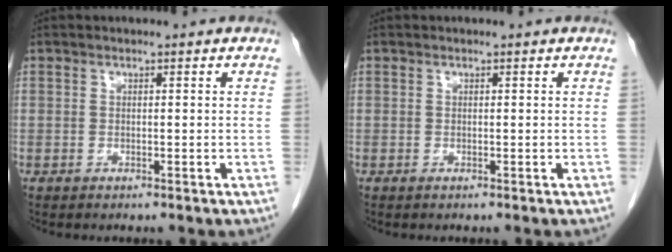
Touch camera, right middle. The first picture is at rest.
{"total": 0.0}